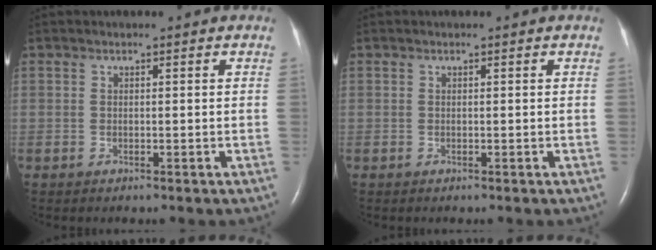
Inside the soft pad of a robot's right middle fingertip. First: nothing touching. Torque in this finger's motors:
{"motor_torque": [-0.01, -0.11, -0.05, -0.01]}